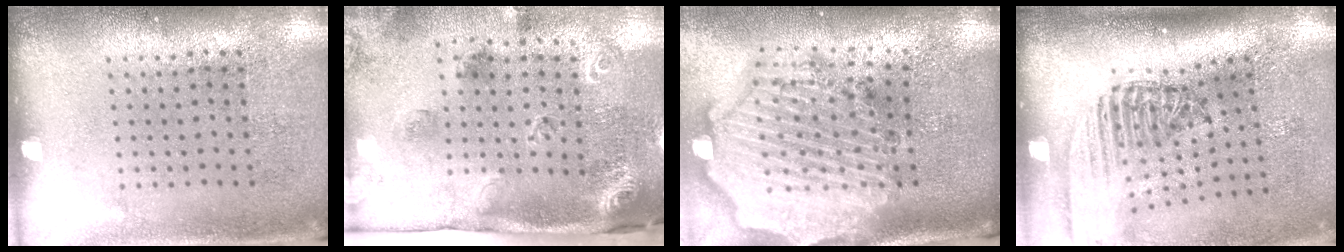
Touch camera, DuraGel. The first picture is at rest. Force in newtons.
{"total": 2.1, "press": 1.8, "slide": 1.1}
{"total": 3.7, "press": 3.1, "slide": 2.1}
{"total": 2.4, "press": 1.8, "slide": 1.6}